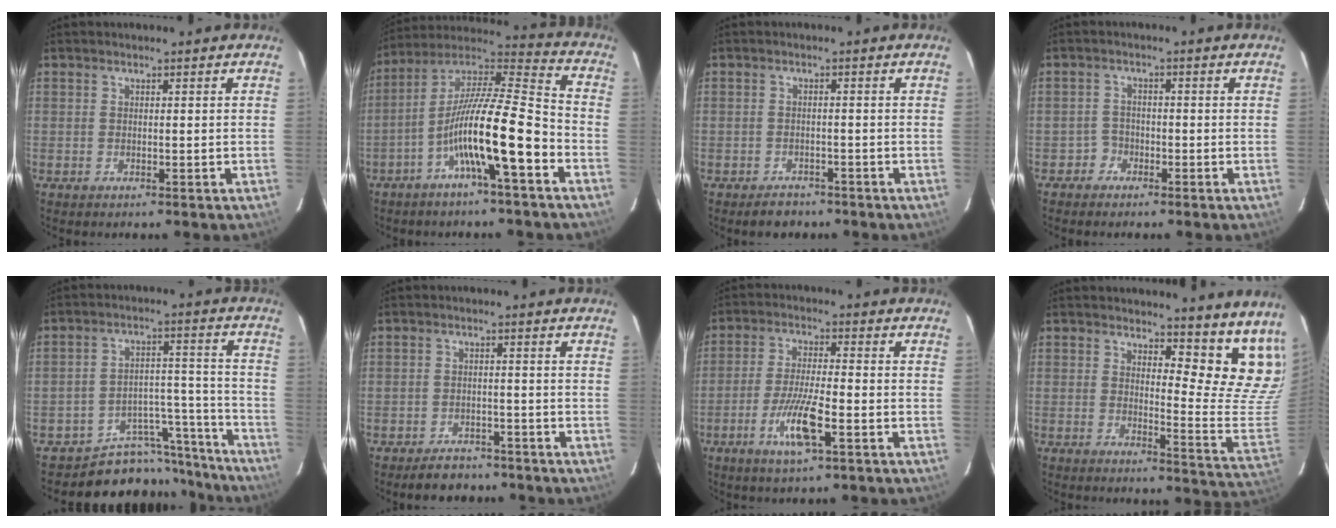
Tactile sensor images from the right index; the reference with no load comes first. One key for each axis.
{"total": 15.2, "fx": -6.0, "fy": 0.8, "fz": 14.0, "tx": -0.252, "ty": 0.014, "tz": -0.110}
{"total": 2.9, "fx": -2.2, "fy": 1.8, "fz": 0.6, "tx": -0.014, "ty": 0.003, "tz": -0.029}
{"total": 2.1, "fx": -1.3, "fy": 1.6, "fz": -0.1, "tx": 0.004, "ty": 0.009, "tz": -0.031}
{"total": 12.5, "fx": -11.7, "fy": 4.6, "fz": 0.0, "tx": 0.025, "ty": 0.076, "tz": -0.166}
{"total": 4.5, "fx": -3.8, "fy": 2.4, "fz": 1.0, "tx": -0.018, "ty": 0.004, "tz": -0.055}
{"total": 8.4, "fx": -3.5, "fy": 1.0, "fz": 7.5, "tx": -0.146, "ty": -0.011, "tz": -0.064}
{"total": 14.2, "fx": 13.1, "fy": 3.1, "fz": 4.5, "tx": -0.020, "ty": -0.098, "tz": 0.124}